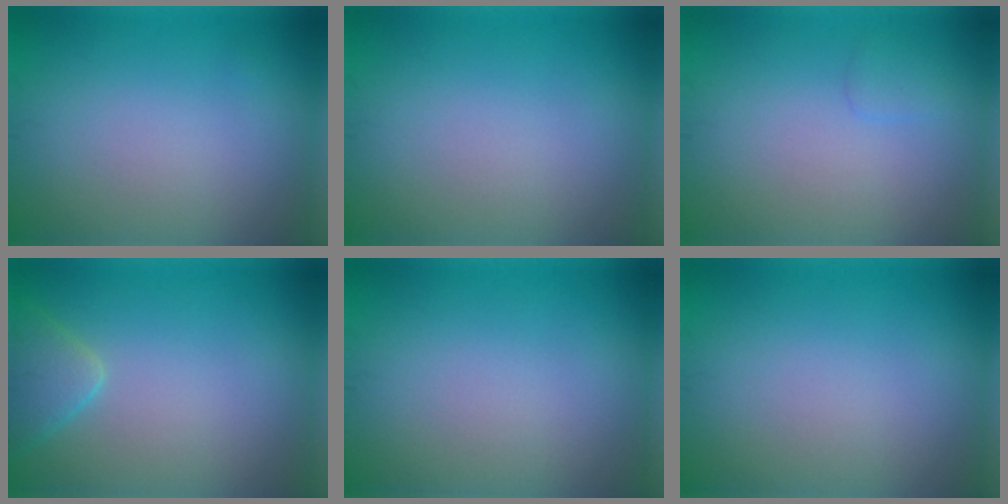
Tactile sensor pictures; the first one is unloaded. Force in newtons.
{"total": 0.0}
{"total": 0.8, "press": 0.8, "slide": 0.1}
{"total": 2.5, "press": 2.5, "slide": 0.2}
{"total": 0.0}
{"total": 0.0}